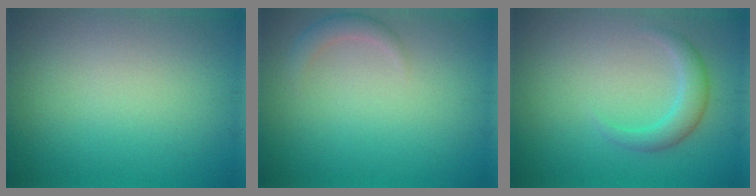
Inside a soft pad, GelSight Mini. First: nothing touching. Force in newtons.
{"total": 1.5, "press": 1.5, "slide": 0.2}
{"total": 2.4, "press": 2.4, "slide": 0.1}